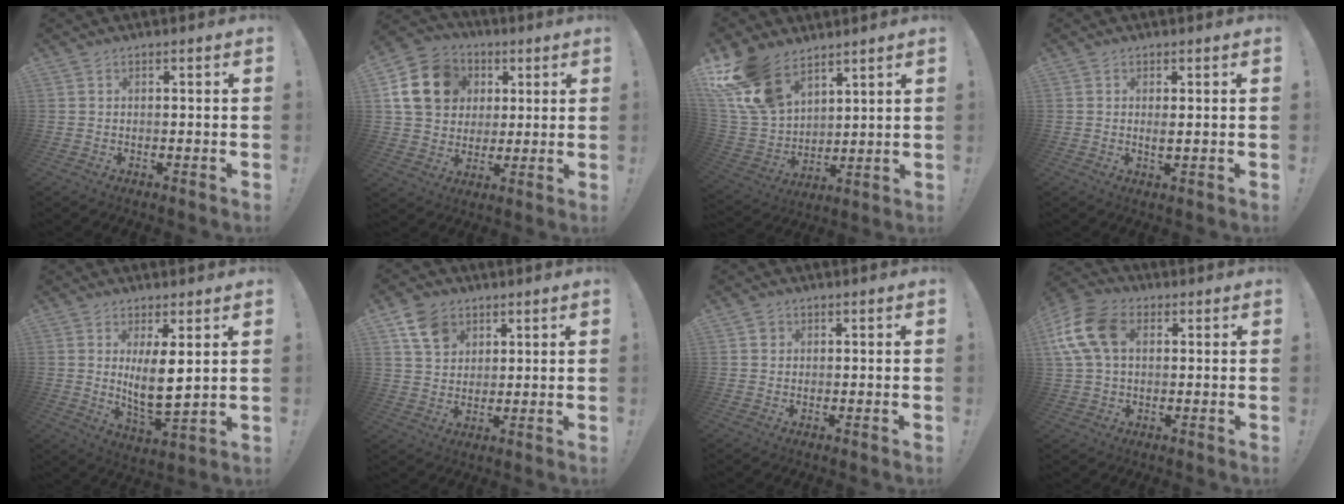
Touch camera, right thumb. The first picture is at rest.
{"total": 17.1, "force": [4.7, 14.1, 8.6], "torque": [-0.133, 0.001, 0.104]}
{"total": 17.0, "force": [11.5, 9.3, 8.4], "torque": [-0.175, -0.067, 0.223]}
{"total": 1.6, "force": [0.7, 0.2, 1.5], "torque": [-0.015, -0.008, 0.010]}
{"total": 9.6, "force": [2.9, 2.9, 8.6], "torque": [-0.145, -0.034, 0.049]}
{"total": 9.4, "force": [5.1, 6.9, 3.8], "torque": [-0.059, -0.019, 0.100]}
{"total": 1.5, "force": [0.5, 1.4, 0.4], "torque": [0.004, -0.003, 0.007]}
{"total": 15.1, "force": [3.5, 10.0, 10.7], "torque": [-0.223, 0.005, 0.070]}